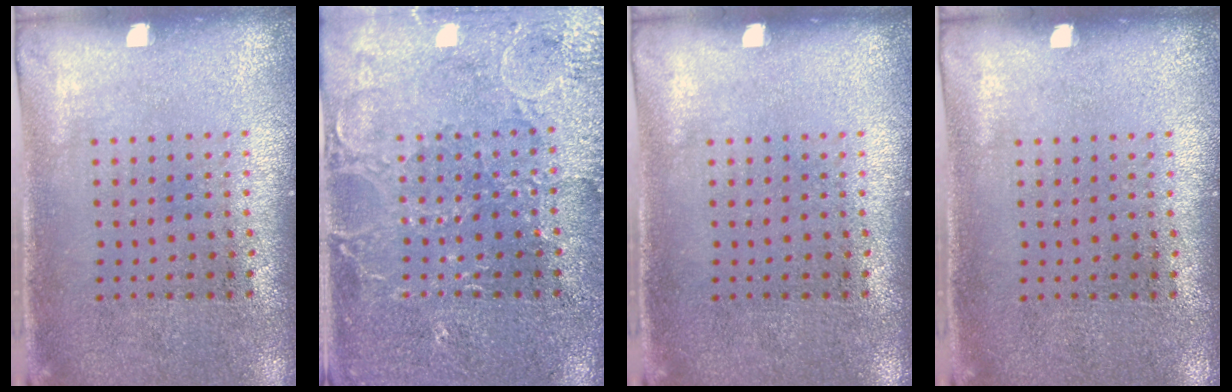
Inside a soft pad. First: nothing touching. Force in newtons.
{"total": 4.2, "press": 4.1, "slide": 0.5}
{"total": 0.0}
{"total": 0.0}